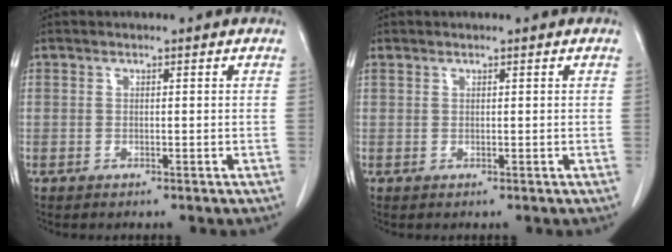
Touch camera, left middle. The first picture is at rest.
{"total": 0.5, "force": [0.5, 0.2, 0.1], "torque": [-0.011, 0.012, 0.013]}